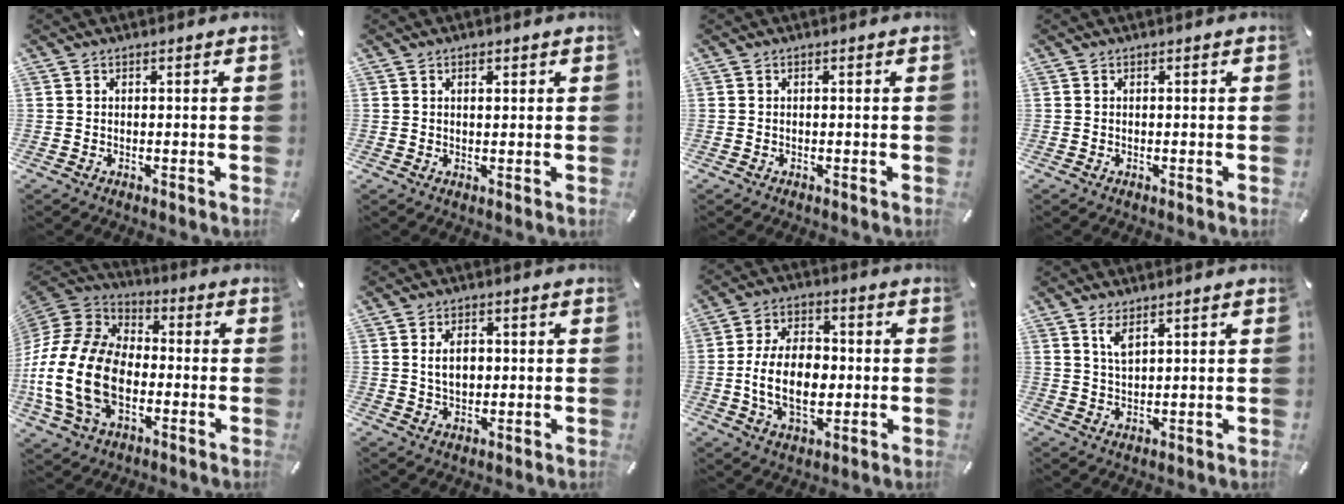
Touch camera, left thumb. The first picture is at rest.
{"total": 1.5, "force": [0.6, 0.9, 1.0], "torque": [-0.015, 0.000, 0.008]}
{"total": 0.0}
{"total": 0.0}
{"total": 21.1, "force": [-6.0, 14.5, 14.1], "torque": [-0.307, 0.029, -0.102]}
{"total": 5.1, "force": [0.5, 3.4, 3.7], "torque": [-0.067, -0.002, 0.003]}
{"total": 13.5, "force": [-1.6, 8.9, 10.1], "torque": [-0.195, 0.005, -0.026]}
{"total": 3.6, "force": [2.3, 1.2, 2.5], "torque": [-0.055, 0.000, 0.041]}